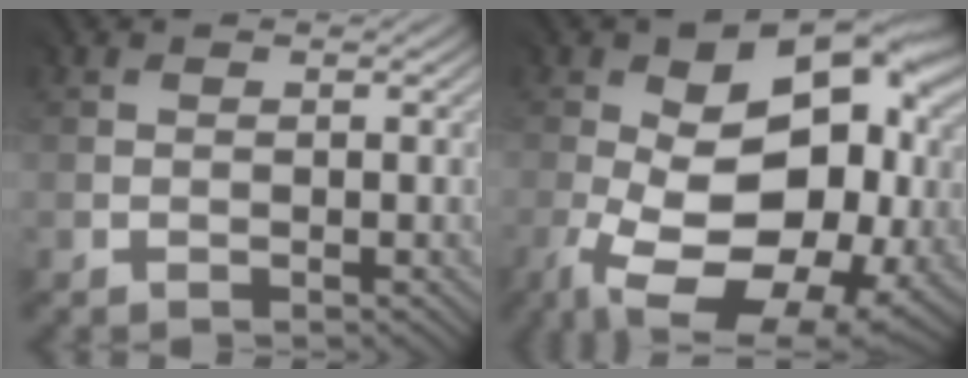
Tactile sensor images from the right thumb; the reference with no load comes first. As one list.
[{"total": 18.7, "force": [-3.3, 11.5, 14.3], "torque": [-0.218, -0.034, -0.018]}]